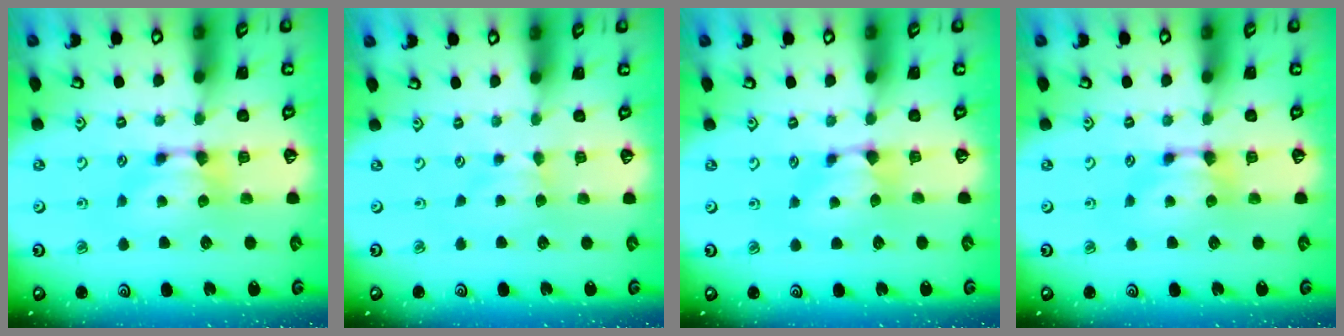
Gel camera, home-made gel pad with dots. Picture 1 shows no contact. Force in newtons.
{"total": 1.7, "press": 1.6, "slide": 0.5}
{"total": 0.9, "press": 0.6, "slide": 0.6}
{"total": 0.0}